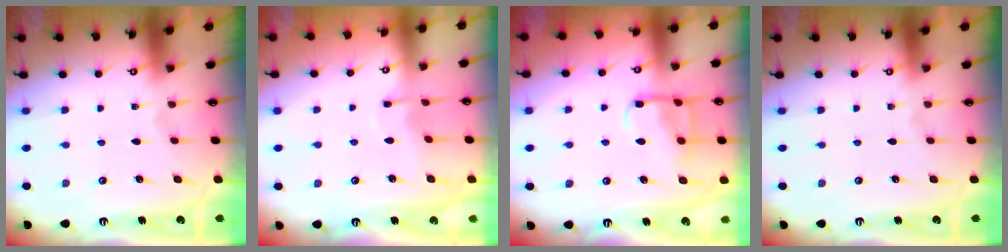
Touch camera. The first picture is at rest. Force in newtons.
{"total": 2.9, "press": 2.9, "slide": 0.4}
{"total": 10.3, "press": 10.3, "slide": 0.9}
{"total": 0.0}